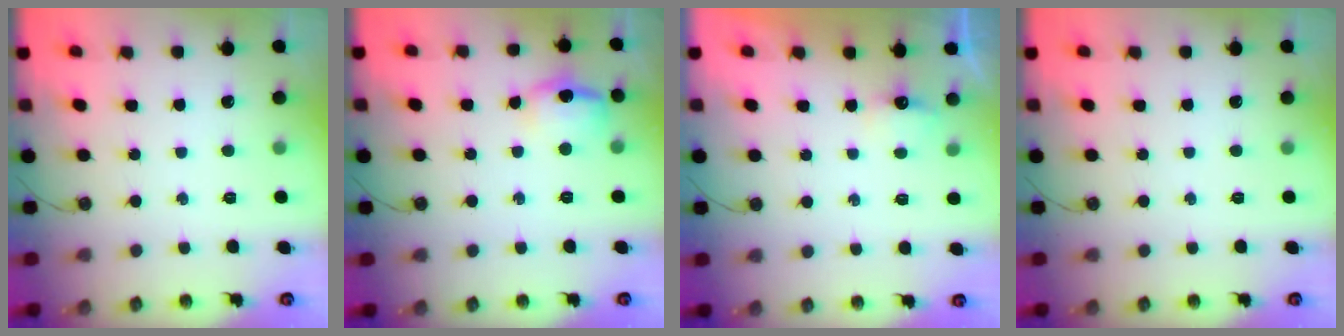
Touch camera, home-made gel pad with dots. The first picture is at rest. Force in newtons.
{"total": 11.2, "press": 11.2, "slide": 1.4}
{"total": 3.9, "press": 3.9, "slide": 0.7}
{"total": 0.0}